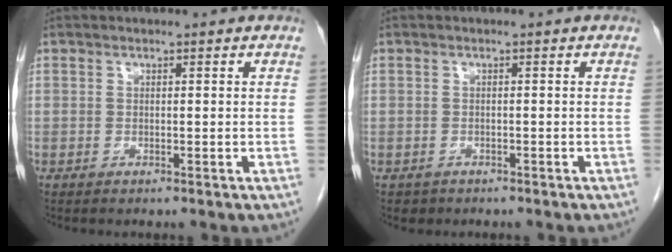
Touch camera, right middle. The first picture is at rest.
{"total": 1.3, "force": [-0.9, 0.9, 0.0], "torque": [-0.007, 0.002, -0.011]}